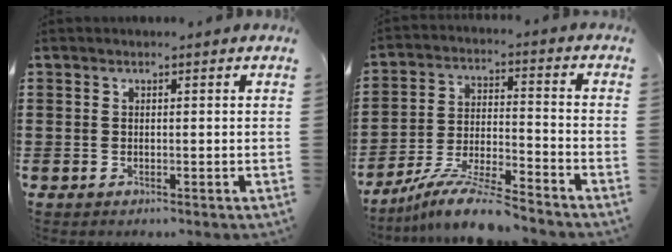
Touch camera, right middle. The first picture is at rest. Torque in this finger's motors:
{"motor_torque": [1.18, -0.96, 0.34, 0.16]}